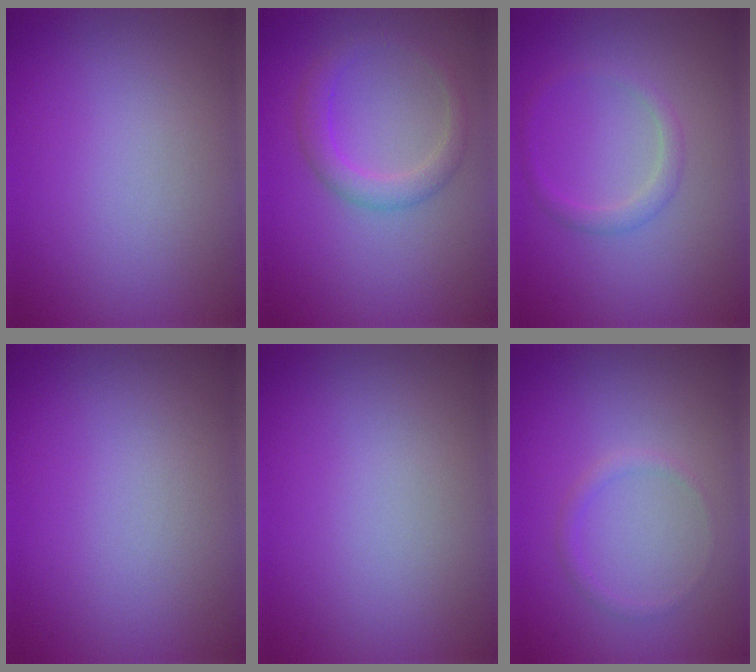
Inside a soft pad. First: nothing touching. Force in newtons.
{"total": 2.4, "press": 2.4, "slide": 0.1}
{"total": 1.6, "press": 1.6, "slide": 0.1}
{"total": 0.0}
{"total": 0.0}
{"total": 0.9, "press": 0.9, "slide": 0.1}